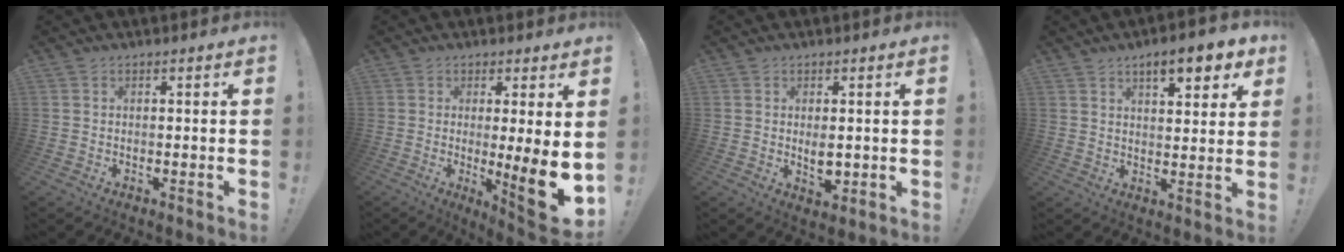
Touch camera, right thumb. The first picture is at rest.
{"total": 12.4, "force": [-1.6, 0.9, 12.3], "torque": [-0.153, -0.021, -0.019]}
{"total": 4.2, "force": [0.2, 2.3, 3.5], "torque": [-0.047, 0.000, 0.004]}
{"total": 8.8, "force": [5.5, 2.4, 6.5], "torque": [-0.084, -0.027, 0.090]}